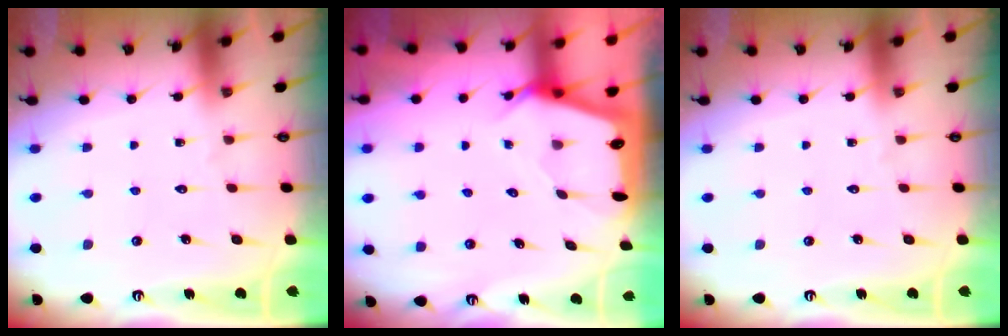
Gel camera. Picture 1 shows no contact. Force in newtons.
{"total": 2.4, "press": 2.4, "slide": 0.2}
{"total": 0.0}